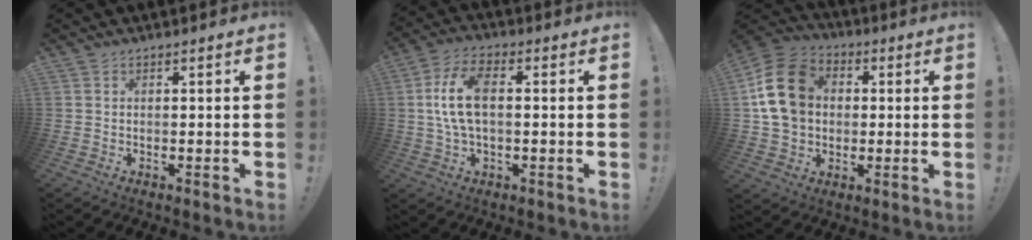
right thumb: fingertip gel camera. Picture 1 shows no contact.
{"total": 10.5, "force": [1.0, 5.2, 9.1], "torque": [-0.176, 0.001, 0.020]}
{"total": 17.4, "force": [2.7, 13.6, 10.6], "torque": [-0.183, 0.011, 0.056]}